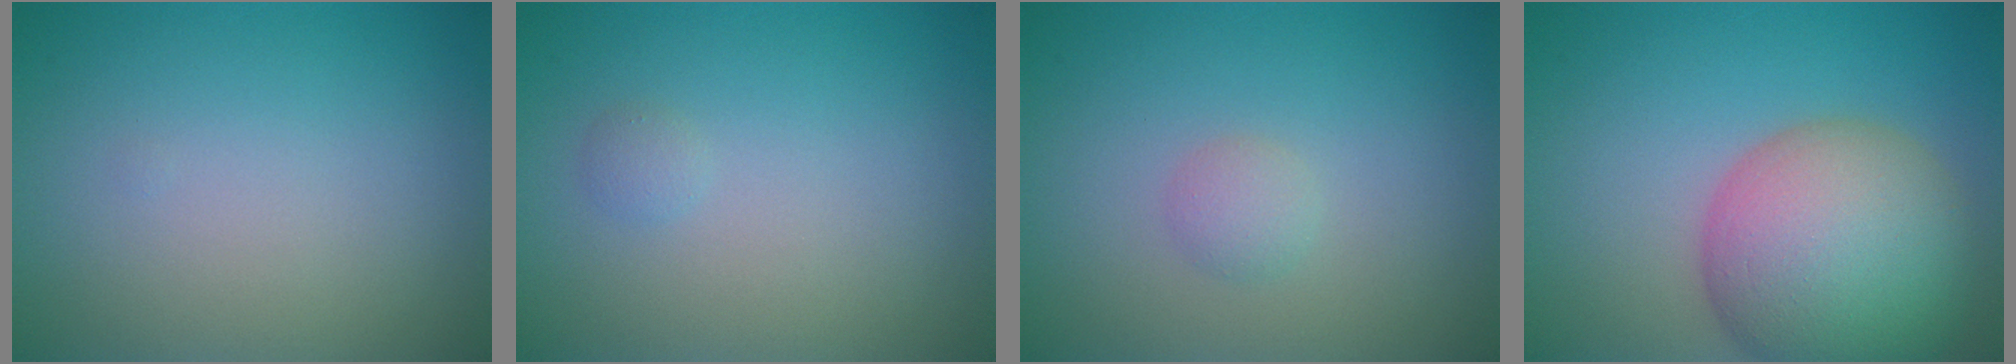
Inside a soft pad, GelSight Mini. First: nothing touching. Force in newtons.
{"total": 0.6, "press": 0.6, "slide": 0.0}
{"total": 1.2, "press": 1.2, "slide": 0.0}
{"total": 11.1, "press": 11.1, "slide": 0.7}